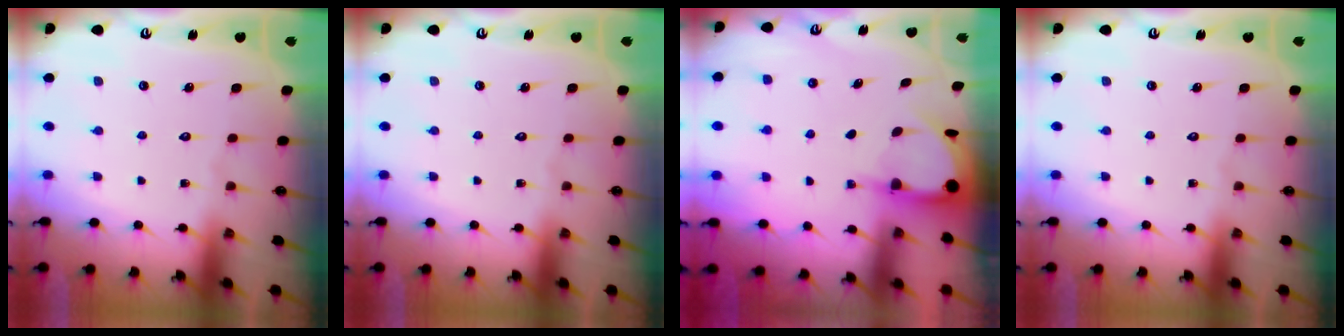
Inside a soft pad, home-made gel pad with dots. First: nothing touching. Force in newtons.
{"total": 0.0}
{"total": 3.9, "press": 3.9, "slide": 0.3}
{"total": 0.0}